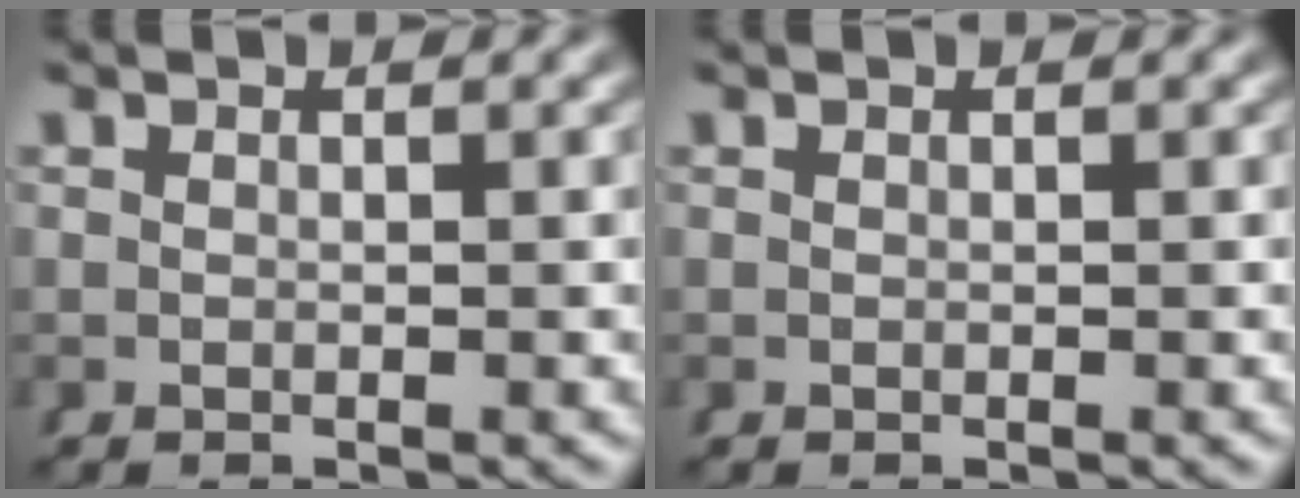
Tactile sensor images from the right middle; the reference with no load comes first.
{"total": 0.0}